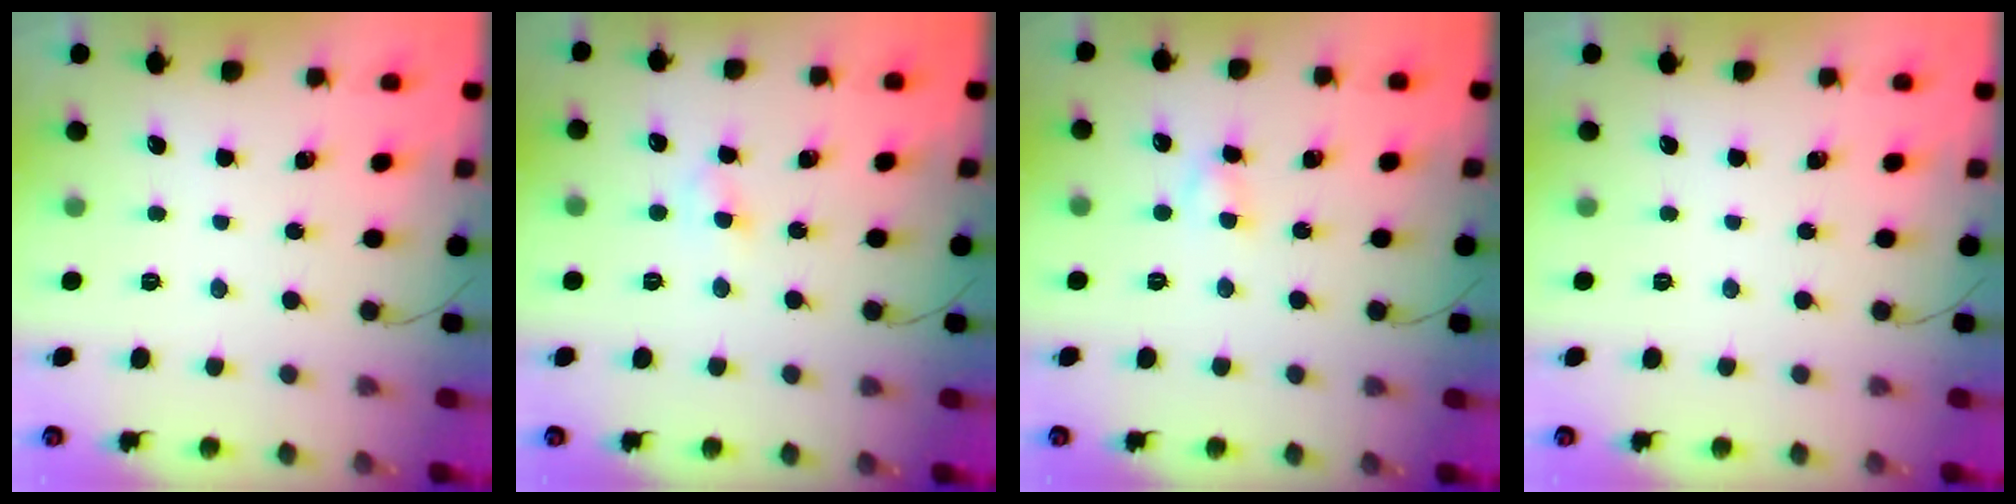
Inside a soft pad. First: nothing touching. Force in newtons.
{"total": 3.2, "press": 3.0, "slide": 1.2}
{"total": 3.5, "press": 3.1, "slide": 1.4}
{"total": 0.0}